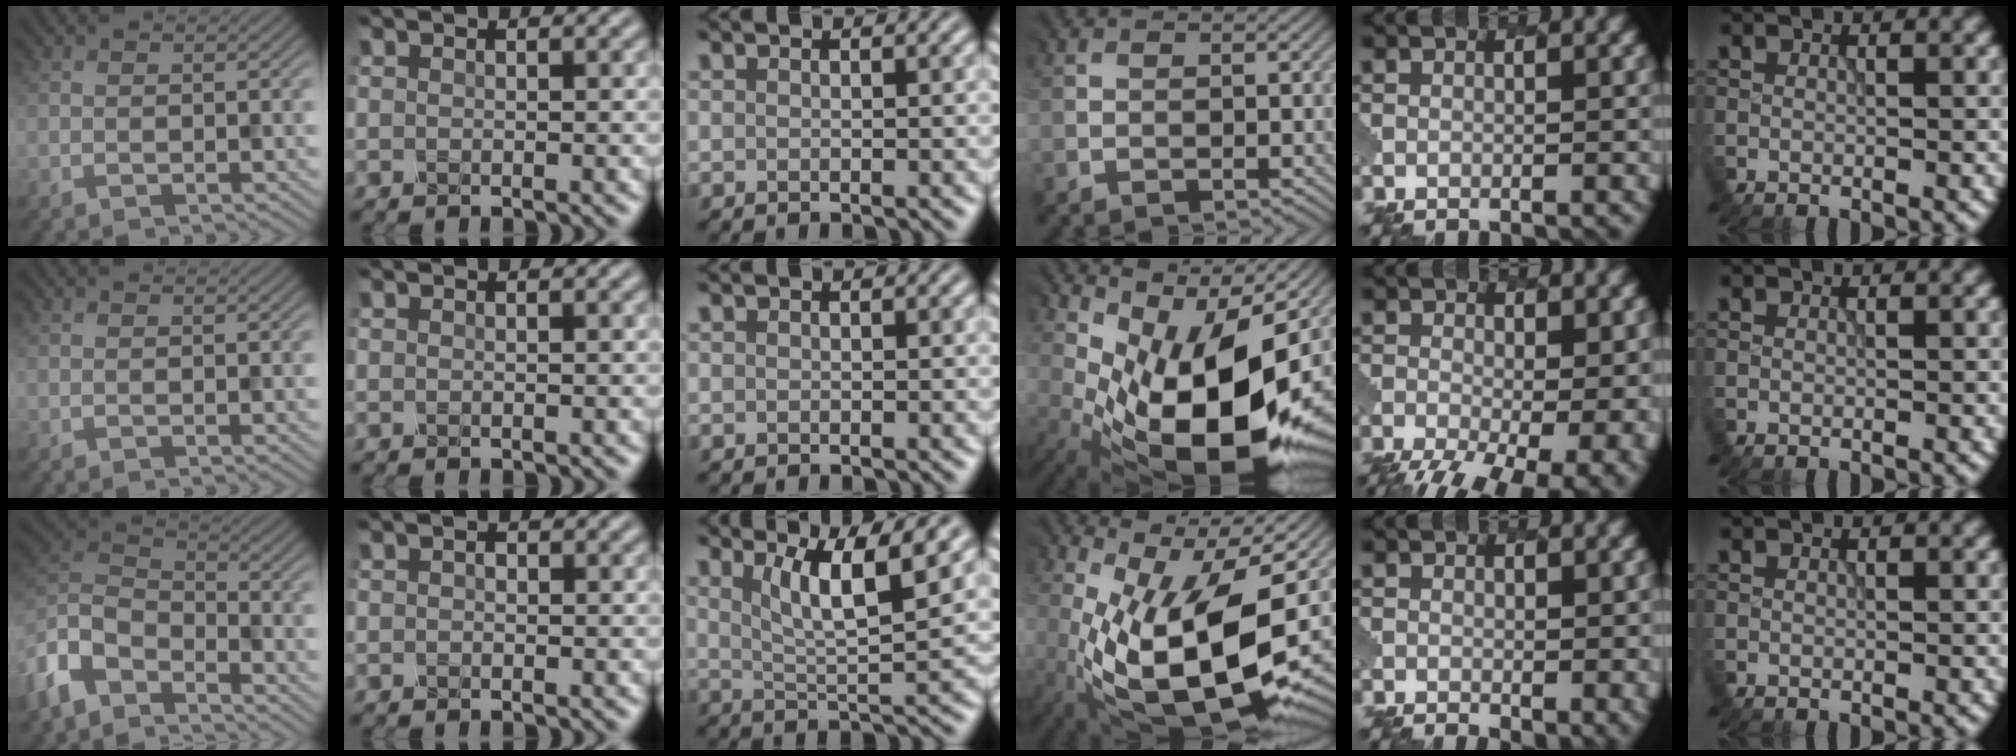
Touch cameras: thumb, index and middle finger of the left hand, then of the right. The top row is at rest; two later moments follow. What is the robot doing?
{"motion": "dispense", "object": "toothpaste"}